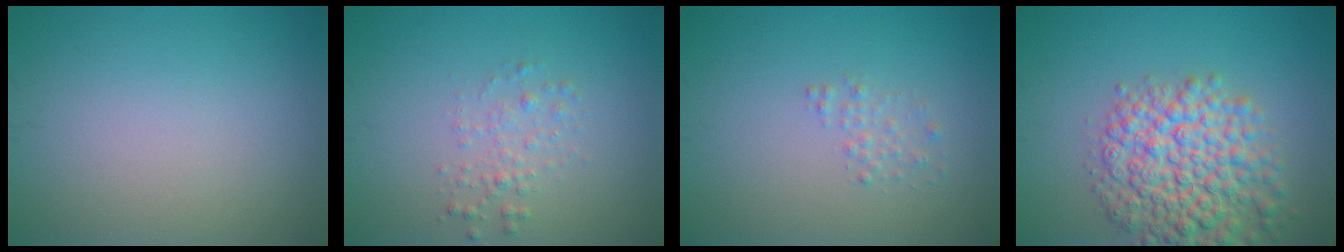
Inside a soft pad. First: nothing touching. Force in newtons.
{"total": 1.6, "press": 1.6, "slide": 0.1}
{"total": 1.2, "press": 1.2, "slide": 0.0}
{"total": 8.1, "press": 8.1, "slide": 0.3}